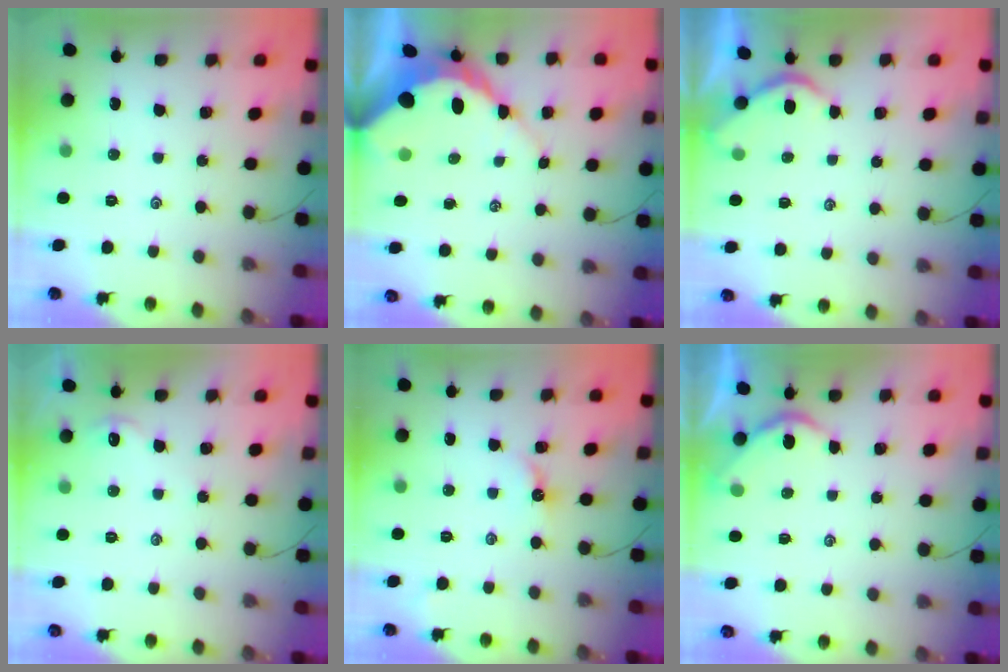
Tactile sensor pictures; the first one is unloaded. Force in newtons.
{"total": 10.3, "press": 10.3, "slide": 0.9}
{"total": 2.0, "press": 2.0, "slide": 0.1}
{"total": 2.5, "press": 2.5, "slide": 0.3}
{"total": 4.0, "press": 4.0, "slide": 0.6}
{"total": 2.2, "press": 2.2, "slide": 0.2}